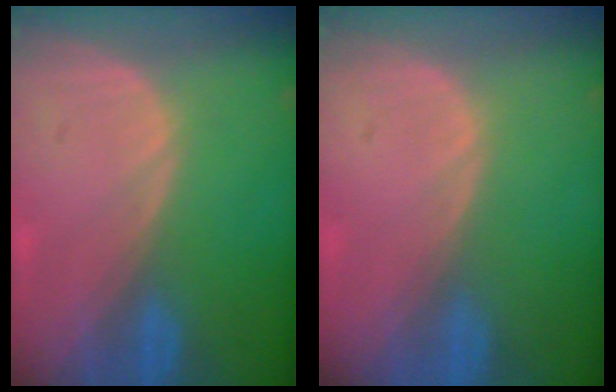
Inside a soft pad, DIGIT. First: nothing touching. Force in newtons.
{"total": 0.0}